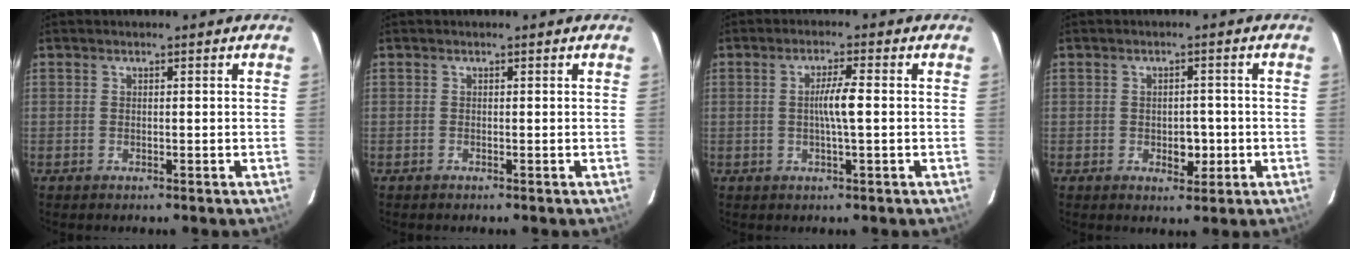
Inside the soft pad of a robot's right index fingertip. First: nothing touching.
{"total": 0.0}
{"total": 4.1, "force": [-0.1, -0.1, 4.1], "torque": [-0.074, -0.001, -0.002]}
{"total": 3.1, "force": [-0.8, 1.9, 2.3], "torque": [-0.028, 0.003, -0.004]}